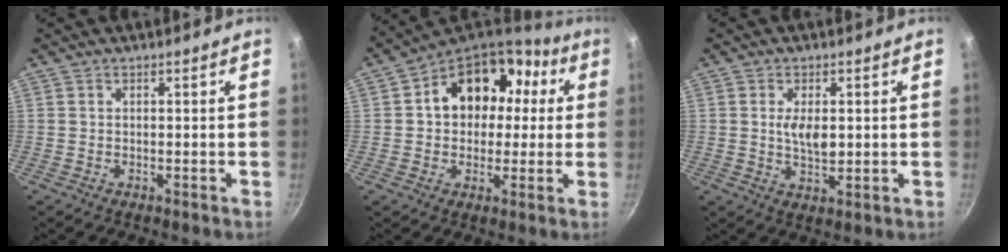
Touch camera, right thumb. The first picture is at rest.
{"total": 17.3, "force": [3.2, 13.5, 10.2], "torque": [-0.120, 0.042, 0.042]}
{"total": 5.2, "force": [0.6, 2.6, 4.5], "torque": [-0.077, -0.008, 0.012]}